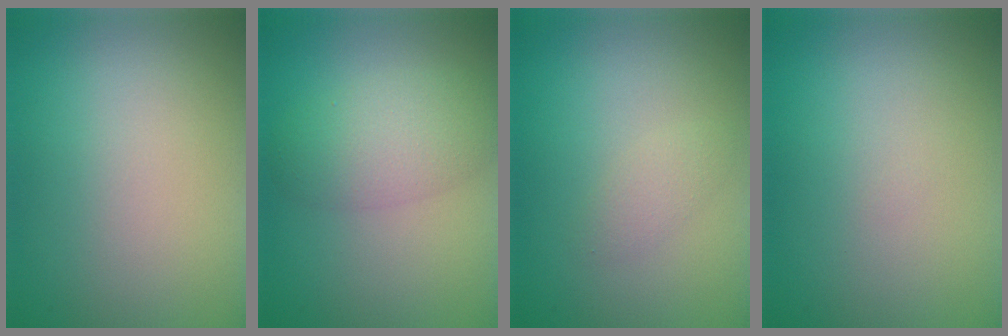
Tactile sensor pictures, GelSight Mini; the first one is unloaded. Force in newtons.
{"total": 4.0, "press": 4.0, "slide": 0.1}
{"total": 1.2, "press": 1.2, "slide": 0.0}
{"total": 0.0}